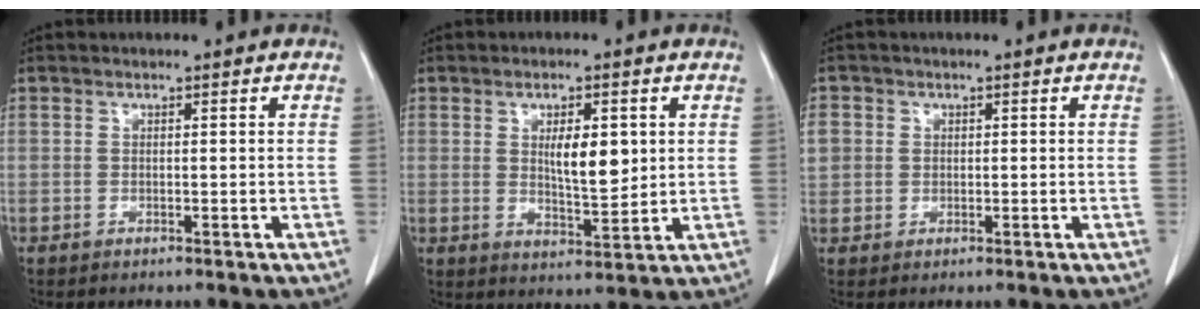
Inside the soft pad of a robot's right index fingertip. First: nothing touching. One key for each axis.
{"total": 6.6, "fx": 1.5, "fy": 2.2, "fz": 6.0, "tx": -0.102, "ty": -0.007, "tz": 0.029}
{"total": 6.0, "fx": 1.2, "fy": 5.5, "fz": 1.9, "tx": -0.067, "ty": 0.017, "tz": 0.032}